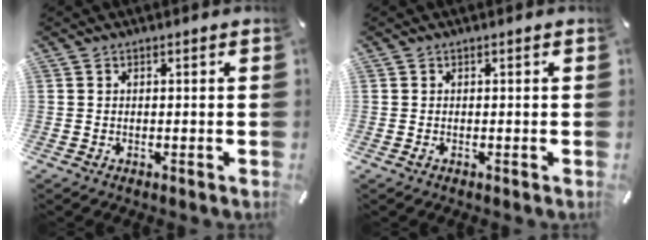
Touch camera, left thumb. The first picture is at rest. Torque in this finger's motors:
{"motor_torque": [0.18, -0.08, 0.18, 0.01, 0.06]}